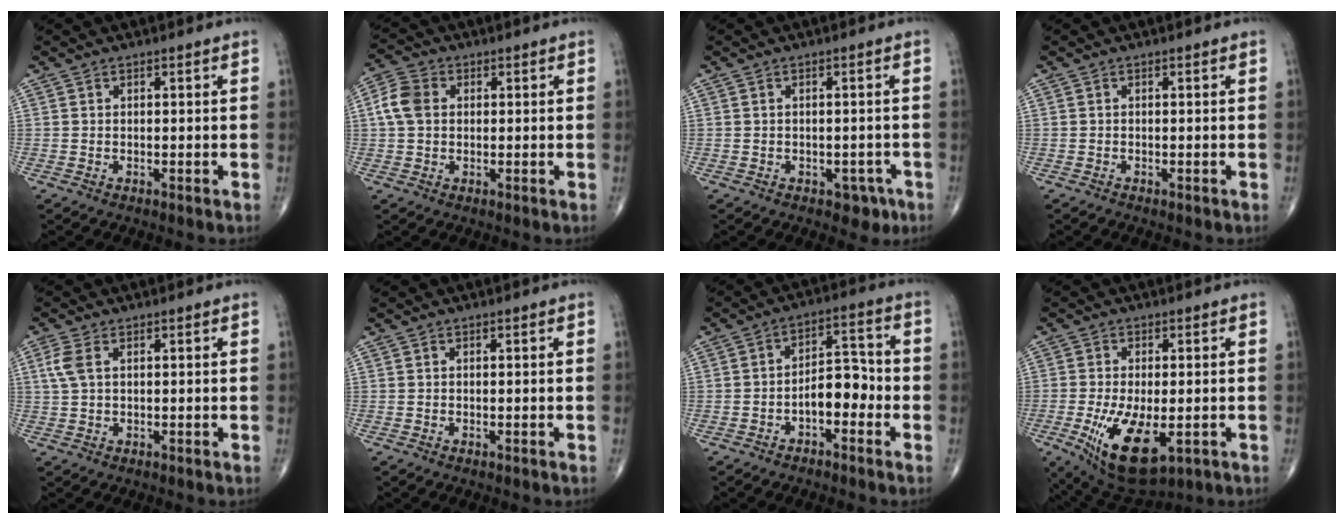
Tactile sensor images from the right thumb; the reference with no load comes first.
{"total": 5.8, "force": [0.7, 4.4, 3.7], "torque": [-0.080, 0.013, 0.009]}
{"total": 3.2, "force": [-1.7, 2.2, 1.7], "torque": [-0.002, 0.006, -0.017]}
{"total": 0.0}
{"total": 3.6, "force": [1.1, 1.9, 2.9], "torque": [-0.083, 0.013, 0.024]}
{"total": 0.0}
{"total": 7.1, "force": [-2.5, 3.9, 5.4], "torque": [-0.059, 0.038, -0.049]}
{"total": 13.3, "force": [-4.1, 6.1, 11.1], "torque": [-0.196, -0.016, -0.051]}